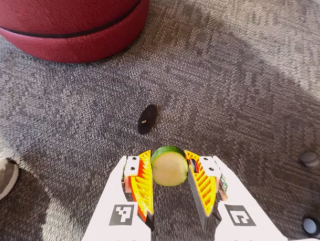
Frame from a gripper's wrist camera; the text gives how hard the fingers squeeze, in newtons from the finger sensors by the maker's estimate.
{"total": 9.6, "left": 9.6, "right": 9.6}